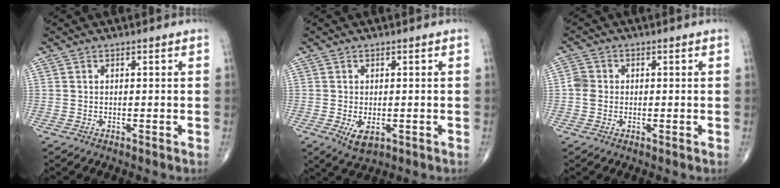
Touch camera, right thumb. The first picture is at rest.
{"total": 3.7, "force": [-1.0, 2.1, 2.9], "torque": [-0.046, -0.007, -0.008]}
{"total": 3.0, "force": [-0.2, 2.6, 1.5], "torque": [-0.025, 0.006, -0.009]}